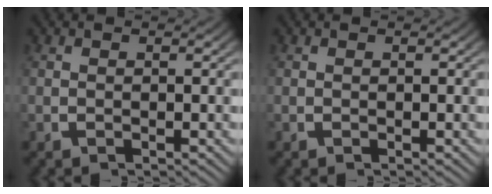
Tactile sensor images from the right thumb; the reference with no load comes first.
{"total": 0.0}